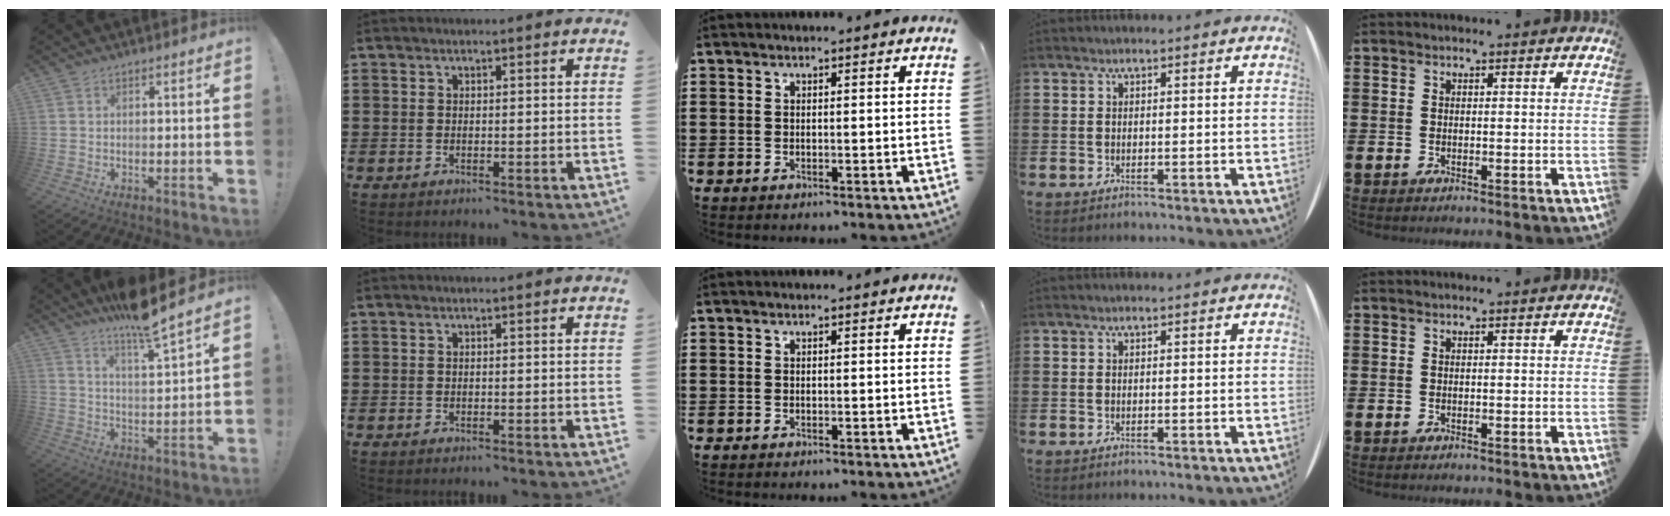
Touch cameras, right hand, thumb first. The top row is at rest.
{"thumb": {"total": 10.1, "force": [8.6, -0.3, 5.2], "torque": [-0.092, -0.062, 0.141]}}